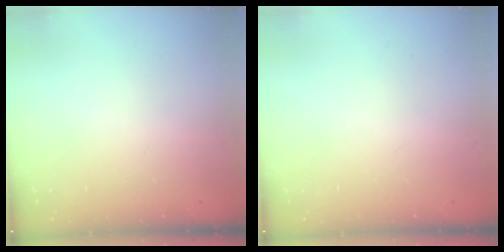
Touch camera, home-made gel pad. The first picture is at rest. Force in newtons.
{"total": 0.0}